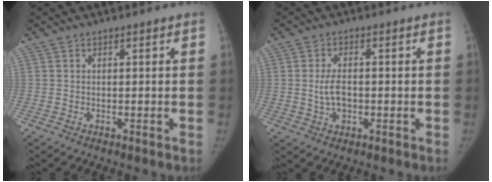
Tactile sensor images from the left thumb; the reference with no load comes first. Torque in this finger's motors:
{"motor_torque": [-0.42, -0.05, -0.26, 0.32, 0.03]}